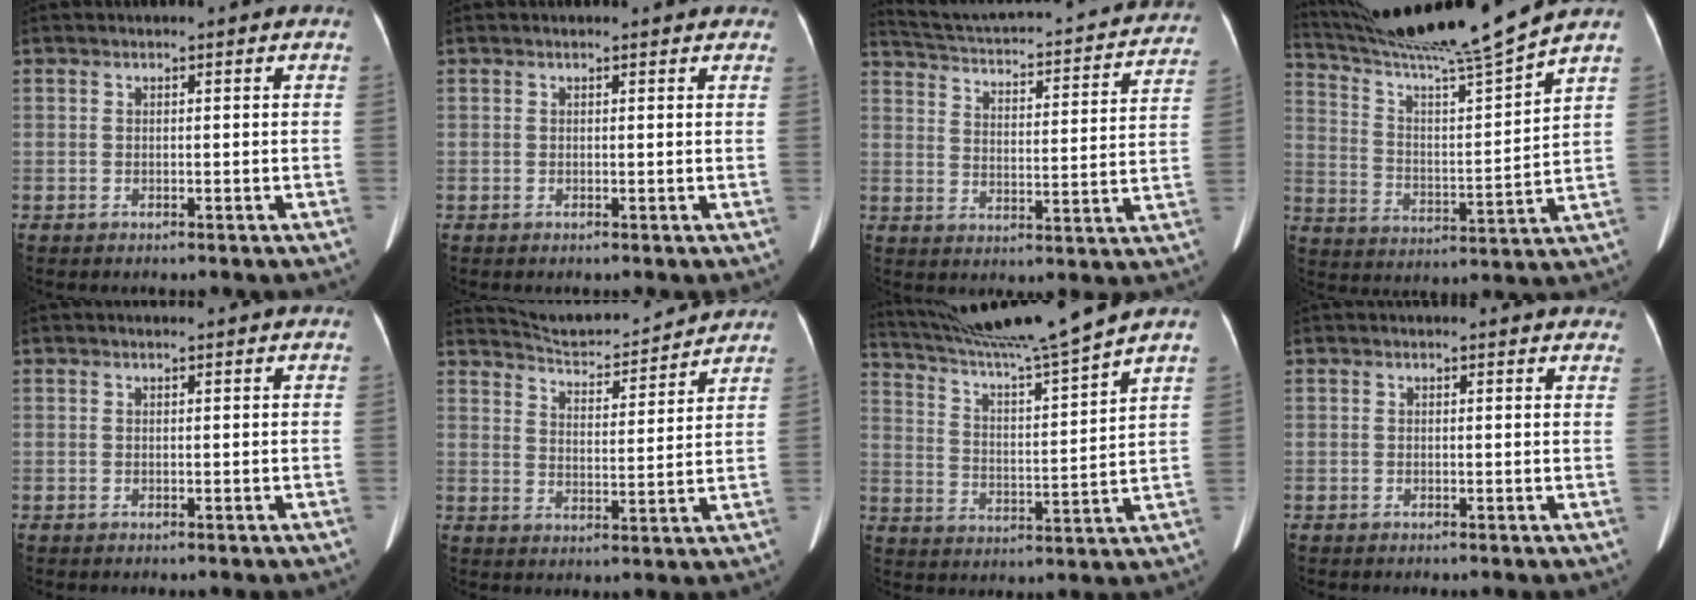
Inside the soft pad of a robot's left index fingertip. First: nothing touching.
{"total": 3.9, "force": [3.6, 0.8, 1.3], "torque": [-0.017, 0.019, 0.032]}
{"total": 24.3, "force": [21.9, 4.2, 9.8], "torque": [-0.158, -0.026, 0.277]}
{"total": 17.2, "force": [15.2, -3.1, 7.4], "torque": [-0.134, -0.031, 0.252]}
{"total": 1.1, "force": [1.0, -0.1, 0.5], "torque": [-0.009, 0.008, 0.019]}
{"total": 12.7, "force": [12.3, 1.0, 2.7], "torque": [-0.050, 0.006, 0.182]}
{"total": 16.4, "force": [14.6, -3.1, 6.8], "torque": [-0.123, -0.028, 0.239]}
{"total": 8.3, "force": [7.7, 1.5, 2.5], "torque": [-0.015, 0.006, 0.066]}